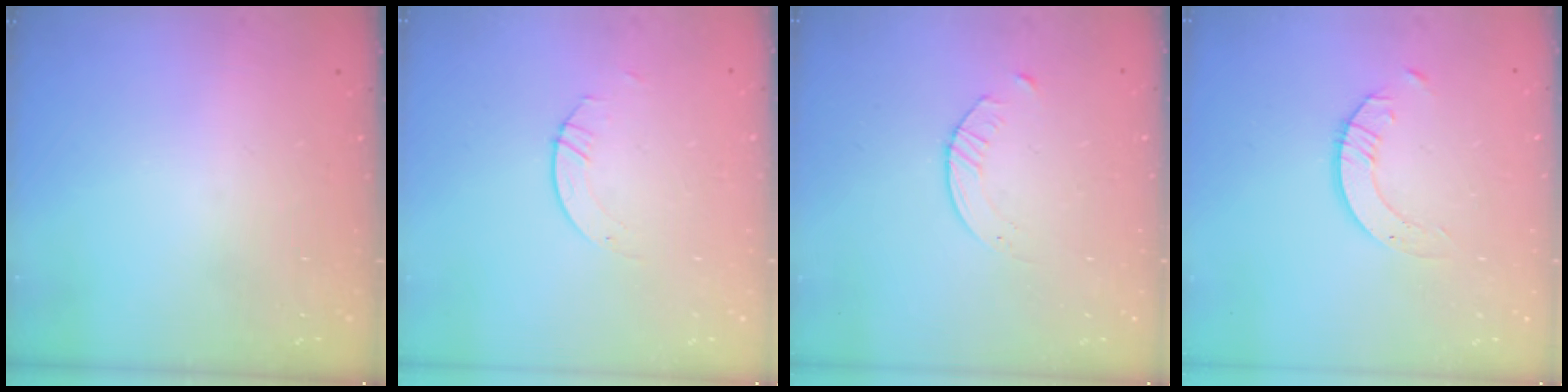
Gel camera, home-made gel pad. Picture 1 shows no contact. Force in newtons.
{"total": 1.1, "press": 1.1, "slide": 0.1}
{"total": 2.8, "press": 2.7, "slide": 0.3}
{"total": 2.3, "press": 2.3, "slide": 0.2}